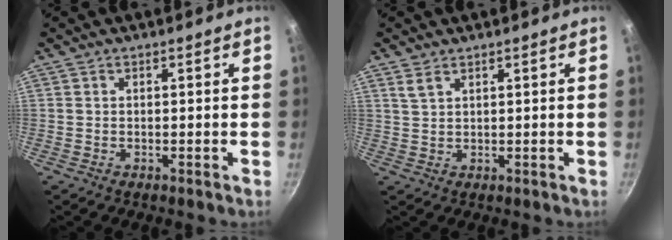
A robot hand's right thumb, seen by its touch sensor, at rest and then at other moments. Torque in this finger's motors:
{"motor_torque": [-0.10, -0.01, -0.26, 0.18, 0.00]}